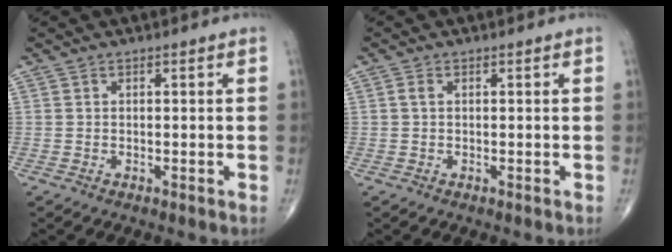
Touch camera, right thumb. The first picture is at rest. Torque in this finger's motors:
{"motor_torque": [-0.27, 0.17, 0.20, -0.02, -0.01]}